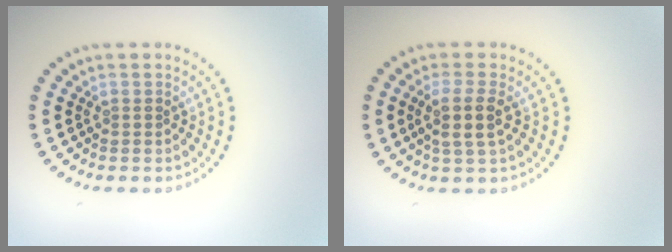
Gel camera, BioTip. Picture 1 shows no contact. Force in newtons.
{"total": 2.7, "press": 2.3, "slide": 1.4}